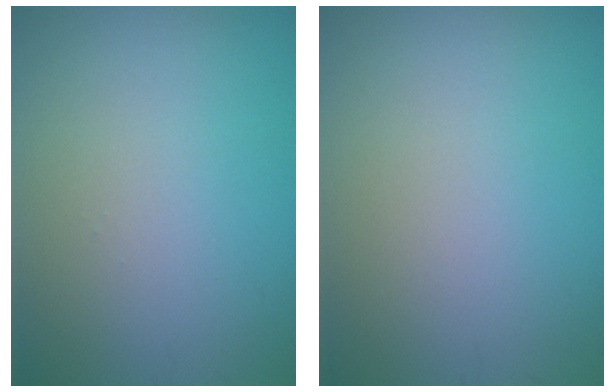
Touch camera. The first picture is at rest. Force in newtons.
{"total": 0.0}